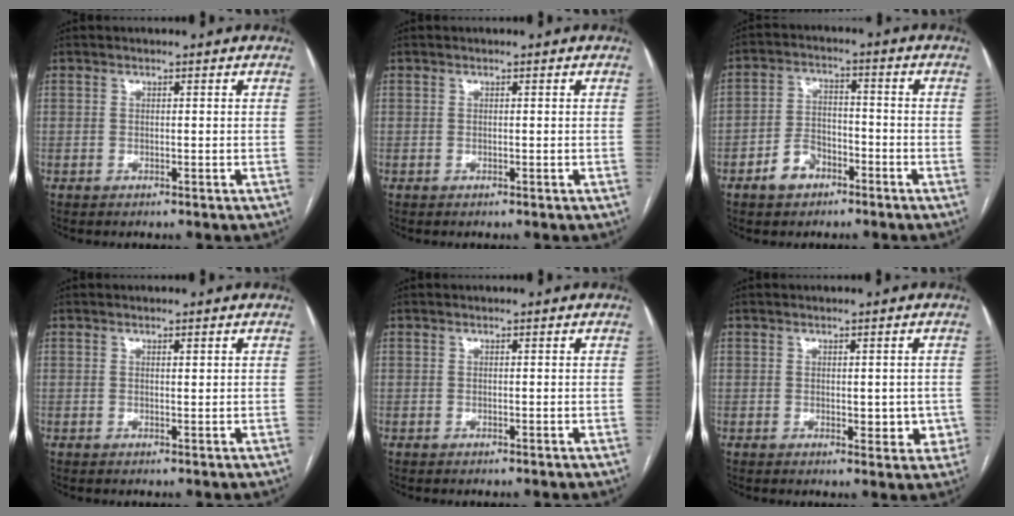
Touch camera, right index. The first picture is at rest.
{"total": 0.0}
{"total": 6.0, "force": [-3.6, 3.8, 3.0], "torque": [-0.063, 0.016, -0.061]}
{"total": 0.6, "force": [0.3, 0.1, 0.4], "torque": [-0.009, -0.001, 0.005]}
{"total": 0.0}
{"total": 4.1, "force": [-0.3, 2.3, 3.4], "torque": [-0.031, 0.003, 0.003]}